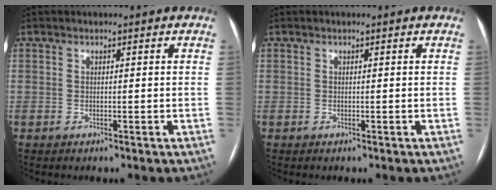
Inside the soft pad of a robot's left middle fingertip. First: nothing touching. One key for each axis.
{"total": 0.0}